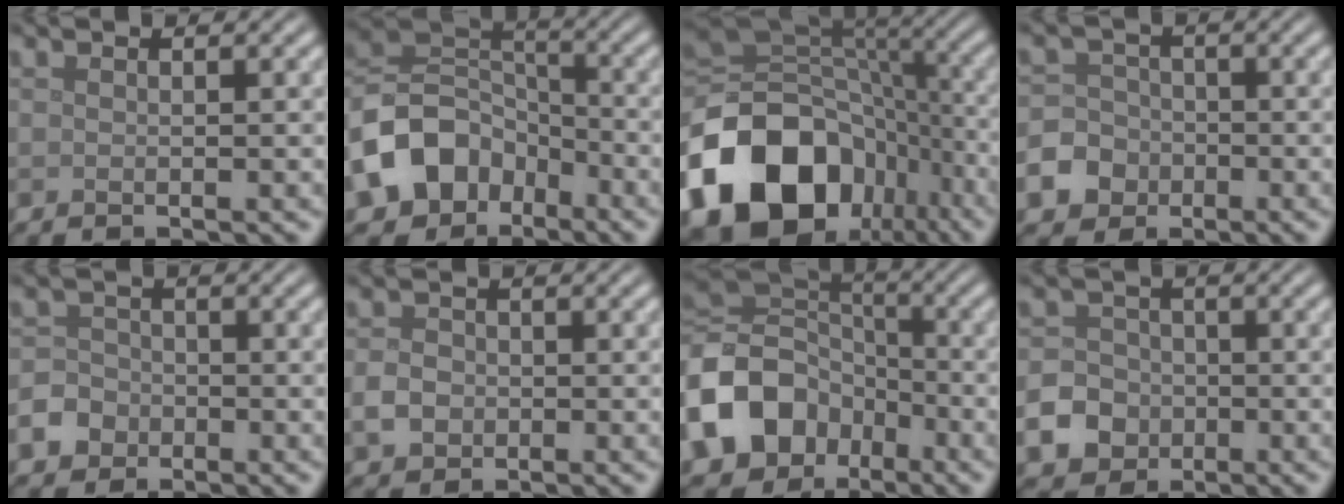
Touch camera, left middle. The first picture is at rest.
{"total": 9.5, "force": [-4.7, 7.0, 4.4], "torque": [-0.084, -0.002, -0.101]}
{"total": 17.7, "force": [-8.0, 13.1, 8.9], "torque": [-0.205, -0.026, -0.134]}
{"total": 6.0, "force": [-2.9, 5.1, 1.3], "torque": [-0.017, -0.011, -0.074]}
{"total": 4.1, "force": [-2.2, 3.3, 1.0], "torque": [-0.007, -0.007, -0.047]}
{"total": 2.3, "force": [-0.6, 1.9, 1.0], "torque": [-0.019, 0.000, -0.017]}
{"total": 14.0, "force": [-5.6, 11.1, 6.5], "torque": [-0.175, -0.011, -0.127]}
{"total": 5.3, "force": [-2.2, 4.5, 1.5], "torque": [-0.018, -0.009, -0.059]}